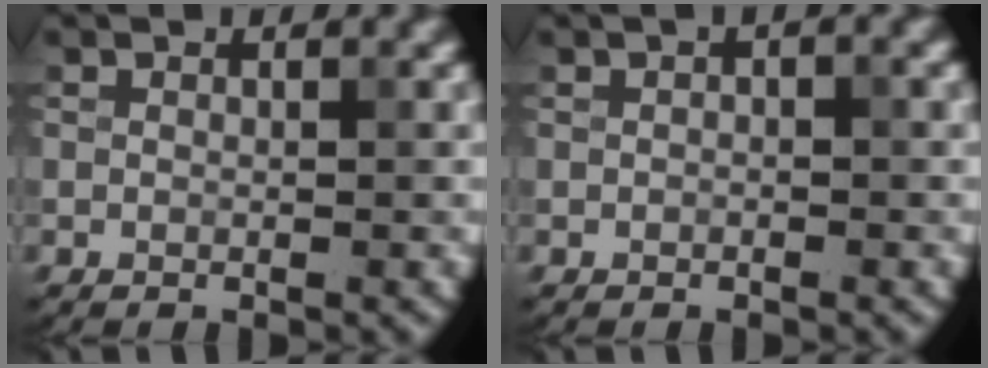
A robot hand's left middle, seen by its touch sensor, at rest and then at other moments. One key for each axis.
{"total": 0.9, "fx": 0.2, "fy": 0.4, "fz": 0.7, "tx": -0.015, "ty": 0.001, "tz": -0.002}